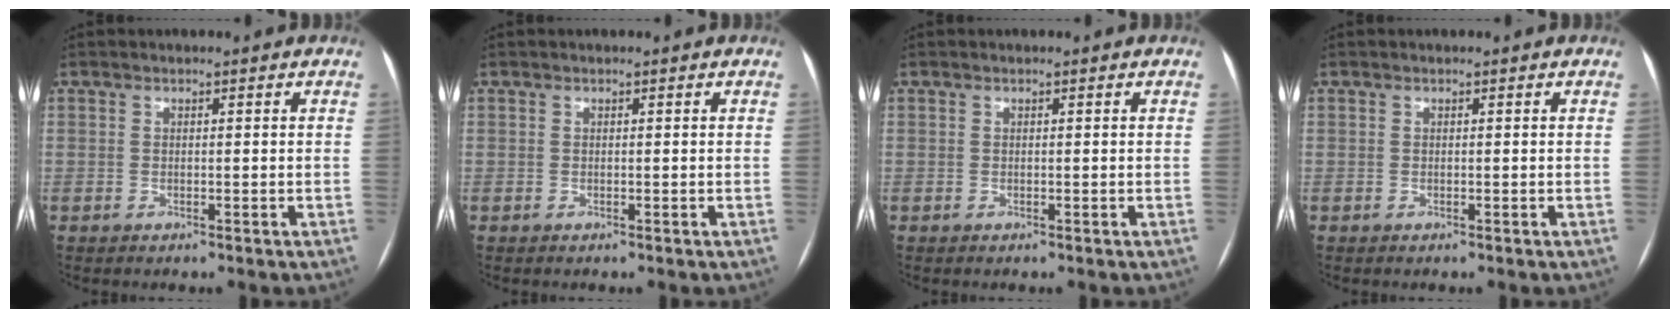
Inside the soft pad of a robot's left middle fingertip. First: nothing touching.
{"total": 0.0}
{"total": 0.0}
{"total": 0.0}